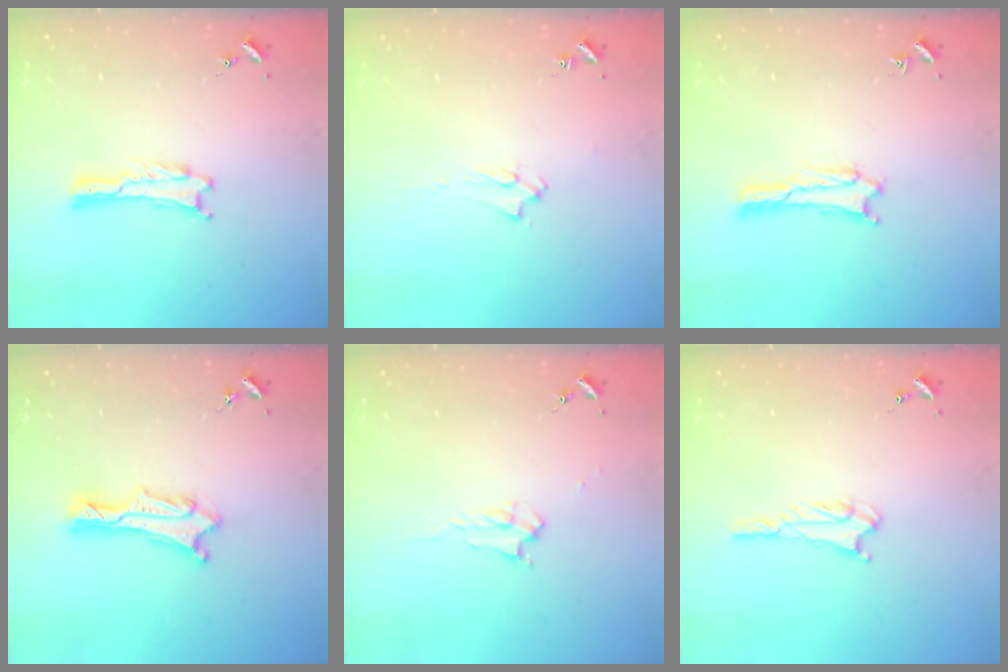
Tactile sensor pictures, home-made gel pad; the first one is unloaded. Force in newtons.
{"total": 2.0, "press": 2.0, "slide": 0.3}
{"total": 1.9, "press": 1.9, "slide": 0.1}
{"total": 1.5, "press": 1.5, "slide": 0.1}
{"total": 2.2, "press": 2.2, "slide": 0.4}
{"total": 1.6, "press": 1.6, "slide": 0.1}